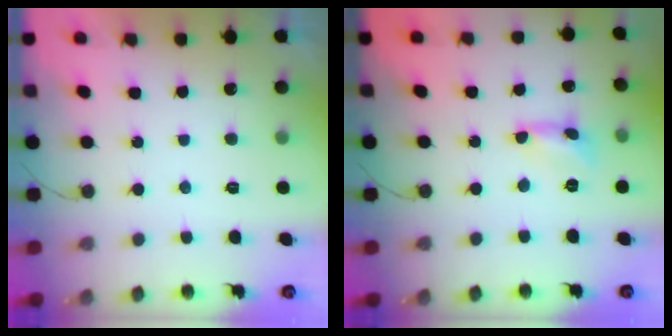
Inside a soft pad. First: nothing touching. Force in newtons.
{"total": 1.7, "press": 1.7, "slide": 0.1}